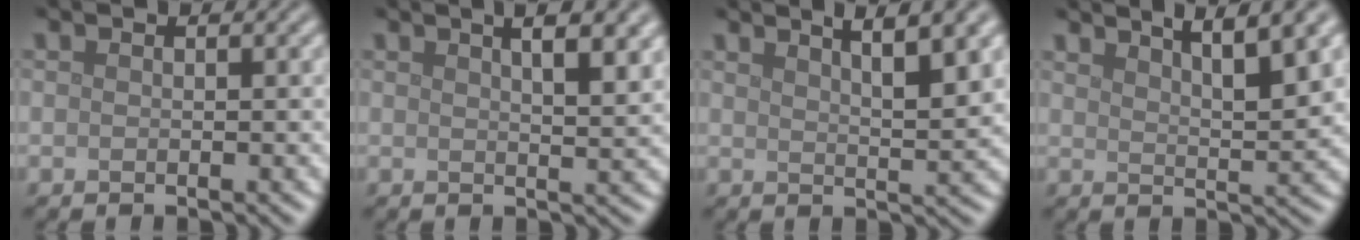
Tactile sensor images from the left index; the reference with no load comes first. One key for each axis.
{"total": 6.1, "fx": 3.1, "fy": 2.3, "fz": 4.7, "tx": -0.032, "ty": 0.027, "tz": 0.022}
{"total": 5.6, "fx": 3.4, "fy": 1.4, "fz": 4.2, "tx": -0.039, "ty": 0.015, "tz": 0.040}
{"total": 5.8, "fx": 3.9, "fy": 1.3, "fz": 4.1, "tx": -0.043, "ty": 0.011, "tz": 0.054}